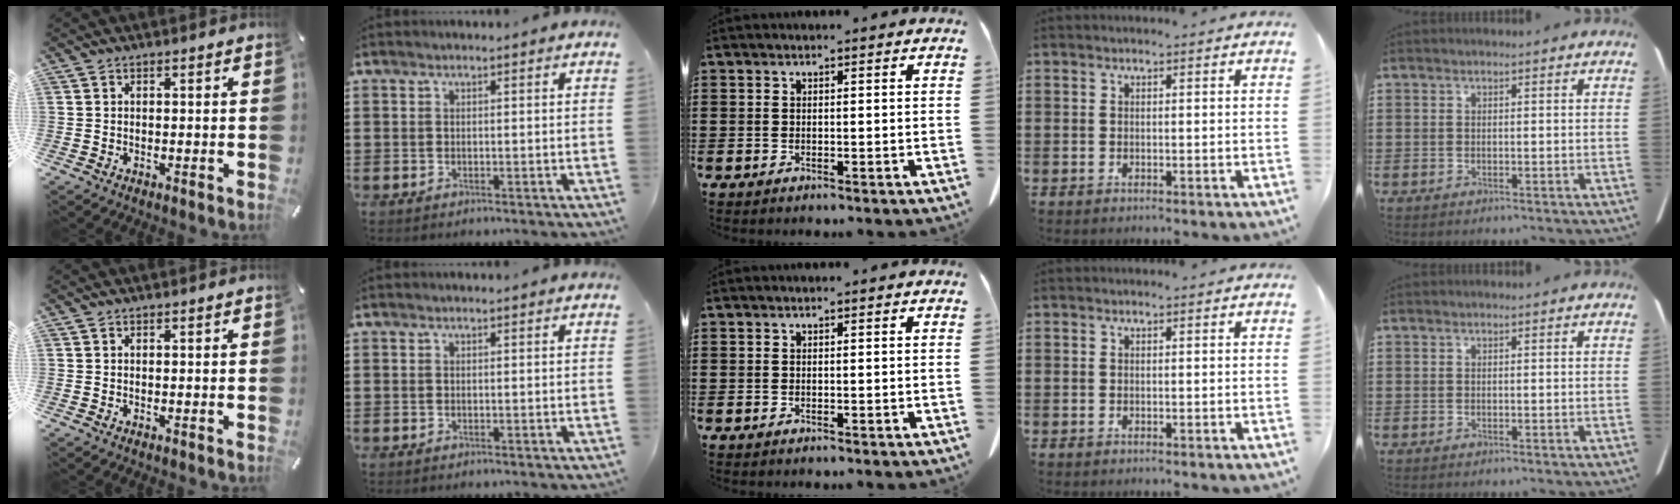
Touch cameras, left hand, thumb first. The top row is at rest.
{}